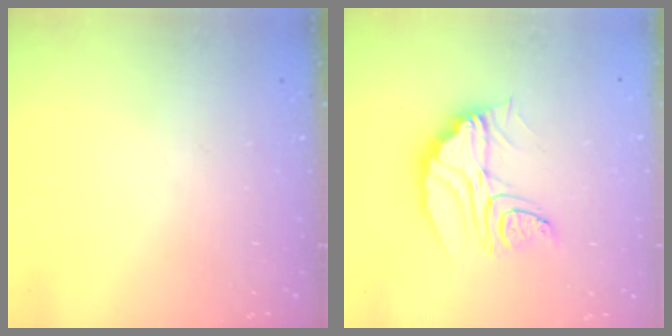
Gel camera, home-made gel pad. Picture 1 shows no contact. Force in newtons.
{"total": 13.1, "press": 13.1, "slide": 1.1}